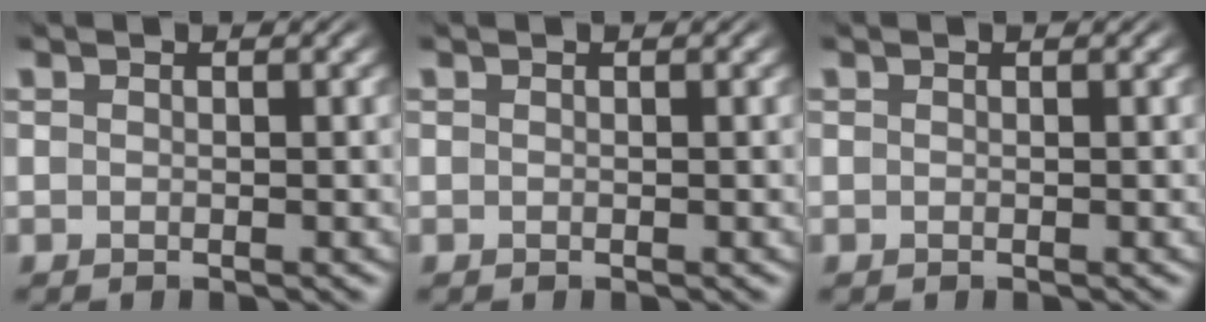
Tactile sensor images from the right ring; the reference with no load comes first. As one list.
[{"total": 0.0}, {"total": 0.0}]